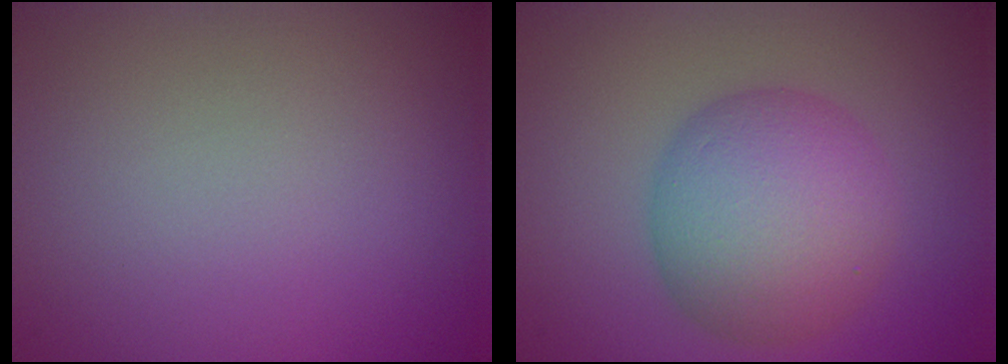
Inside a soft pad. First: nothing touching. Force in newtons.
{"total": 7.0, "press": 7.0, "slide": 0.1}